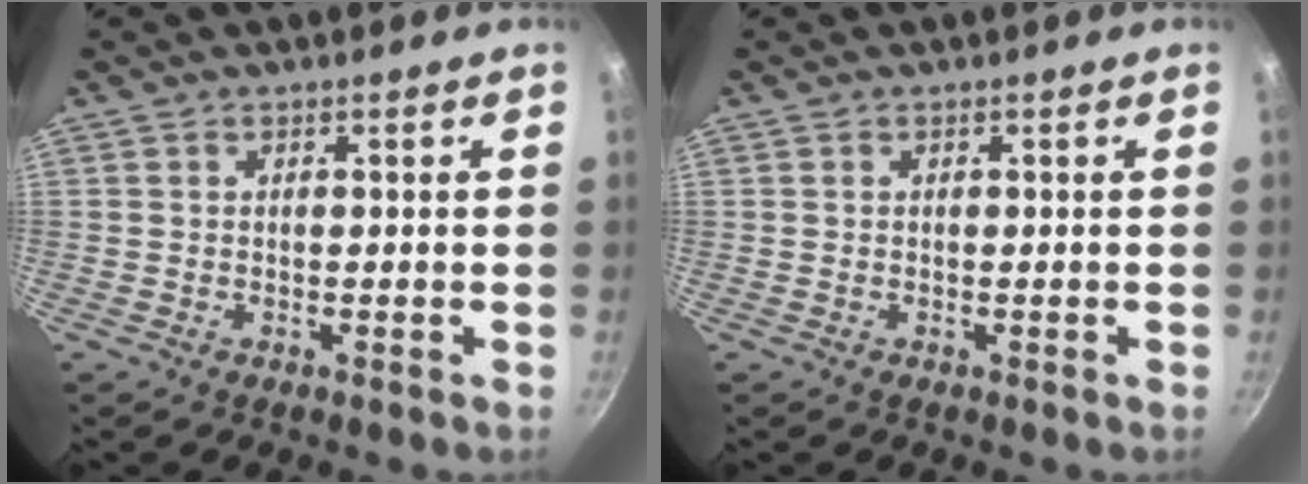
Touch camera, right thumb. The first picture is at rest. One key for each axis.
{"total": 0.0}